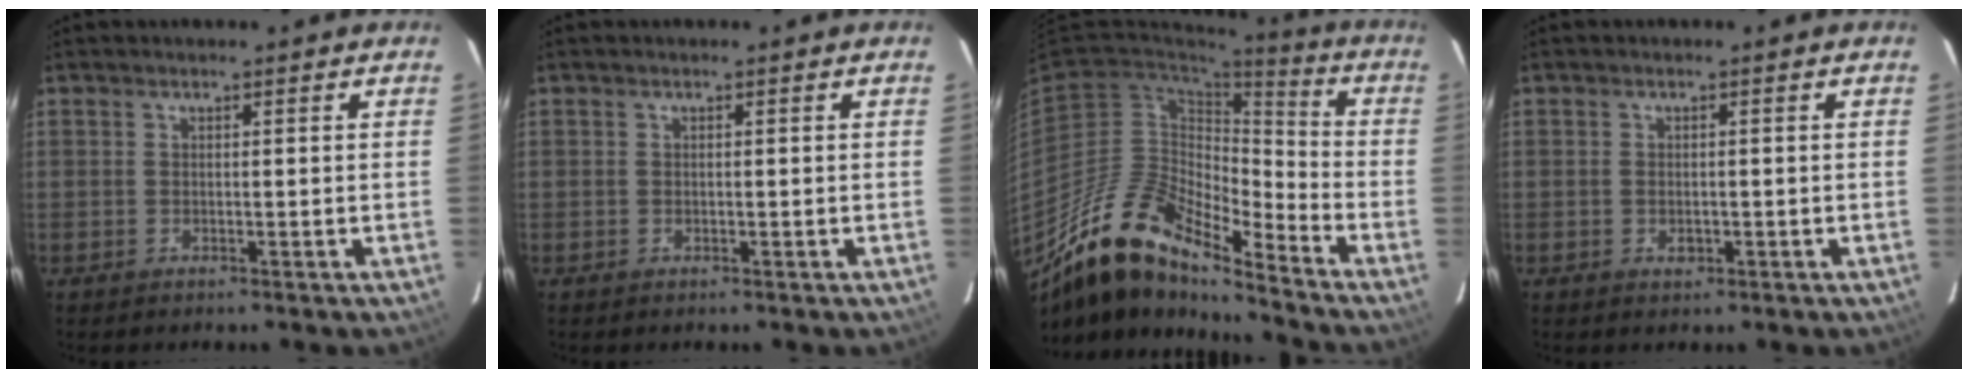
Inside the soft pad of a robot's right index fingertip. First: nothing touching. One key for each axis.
{"total": 0.0}
{"total": 18.0, "fx": -14.6, "fy": 4.7, "fz": 9.4, "tx": -0.161, "ty": -0.014, "tz": -0.277}
{"total": 1.7, "fx": -0.5, "fy": 1.3, "fz": 1.0, "tx": -0.017, "ty": 0.000, "tz": -0.007}